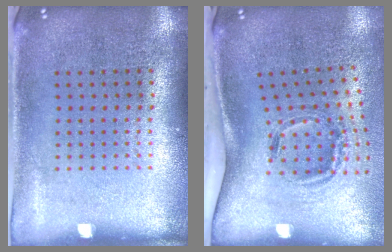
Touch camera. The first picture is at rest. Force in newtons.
{"total": 2.0, "press": 1.3, "slide": 1.5}